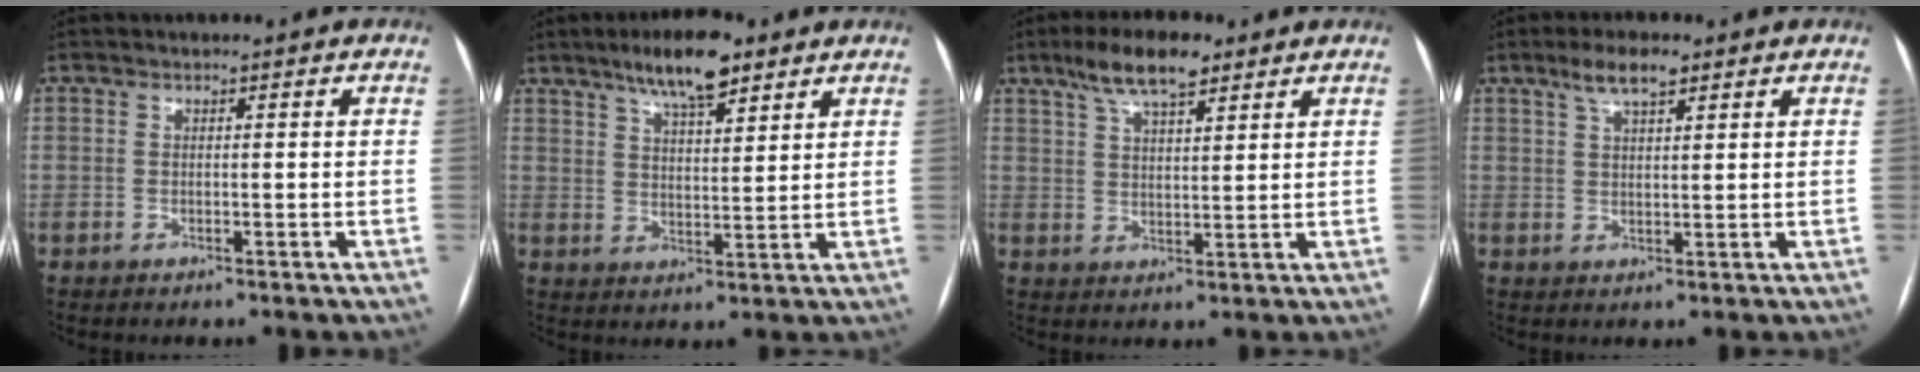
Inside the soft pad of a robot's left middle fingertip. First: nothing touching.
{"total": 9.0, "force": [6.3, 2.2, 6.1], "torque": [-0.104, 0.009, 0.106]}
{"total": 8.1, "force": [5.6, 2.2, 5.4], "torque": [-0.103, 0.015, 0.099]}
{"total": 4.7, "force": [3.2, 1.2, 3.3], "torque": [-0.067, 0.011, 0.058]}